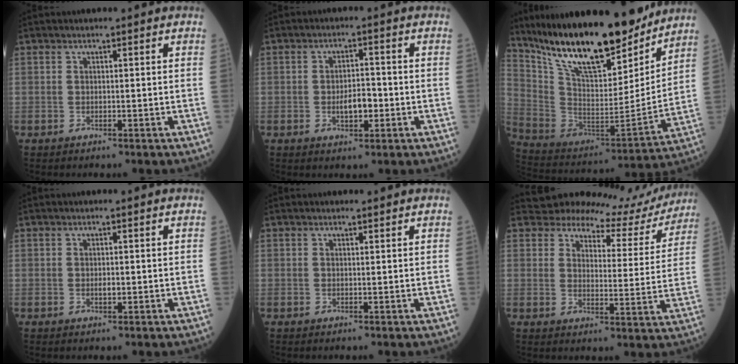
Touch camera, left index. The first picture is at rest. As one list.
[{"total": 4.1, "force": [-1.3, 1.8, 3.5], "torque": [-0.060, 0.000, -0.021]}, {"total": 24.1, "force": [19.2, 6.0, 13.2], "torque": [-0.234, -0.021, 0.326]}, {"total": 1.0, "force": [-0.2, 0.5, 0.8], "torque": [-0.016, -0.003, -0.003]}, {"total": 0.0}, {"total": 13.6, "force": [13.2, 3.1, 0.2], "torque": [0.019, -0.050, 0.136]}]